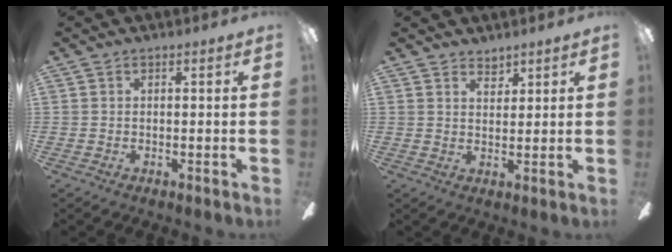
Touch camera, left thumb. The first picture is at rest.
{"total": 3.0, "force": [2.7, 1.2, 0.5], "torque": [0.002, -0.016, 0.048]}